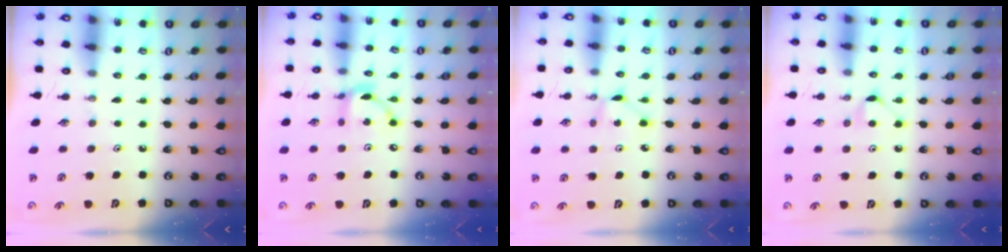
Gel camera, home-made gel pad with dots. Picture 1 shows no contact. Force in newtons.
{"total": 9.0, "press": 9.0, "slide": 0.3}
{"total": 1.9, "press": 1.9, "slide": 0.2}
{"total": 4.7, "press": 4.7, "slide": 0.7}